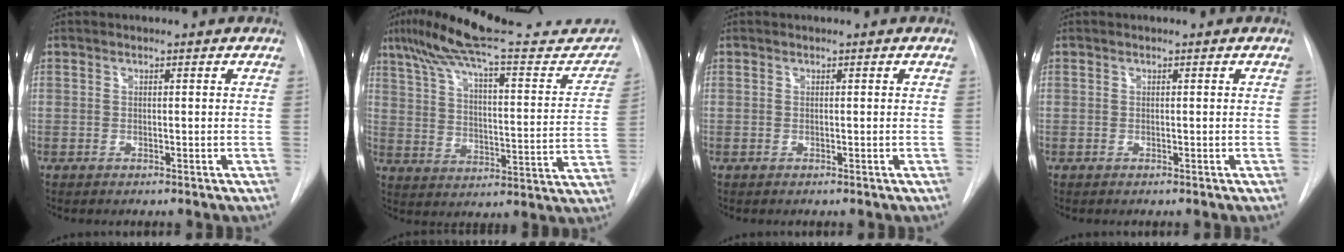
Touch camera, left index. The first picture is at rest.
{"total": 29.1, "force": [24.5, 5.0, 14.8], "torque": [-0.230, -0.017, 0.326]}
{"total": 0.0}
{"total": 0.0}